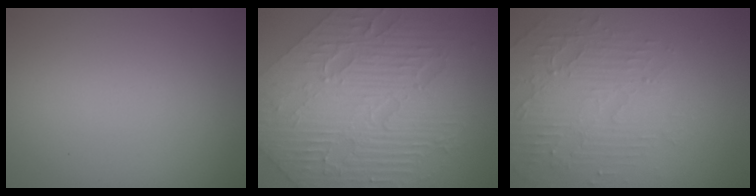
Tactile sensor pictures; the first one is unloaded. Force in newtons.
{"total": 10.4, "press": 7.1, "slide": 7.6}
{"total": 5.1, "press": 3.3, "slide": 3.9}